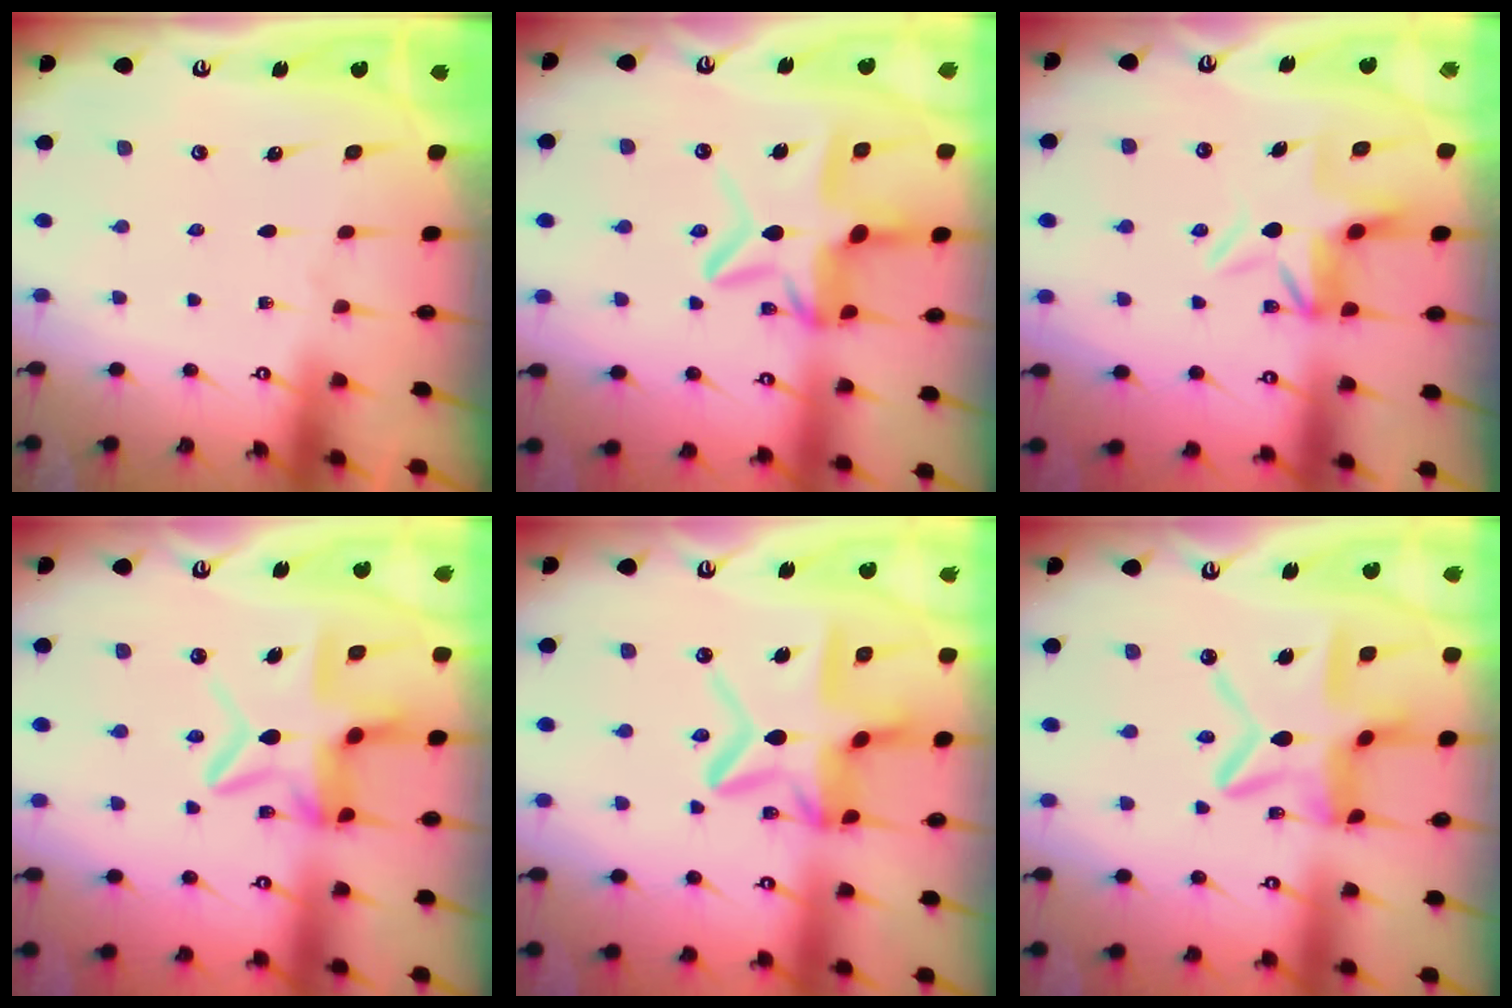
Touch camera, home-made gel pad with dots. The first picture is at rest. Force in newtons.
{"total": 11.9, "press": 11.8, "slide": 1.2}
{"total": 5.5, "press": 5.3, "slide": 1.6}
{"total": 12.4, "press": 12.4, "slide": 1.1}
{"total": 14.5, "press": 14.5, "slide": 1.4}
{"total": 14.1, "press": 14.0, "slide": 1.3}